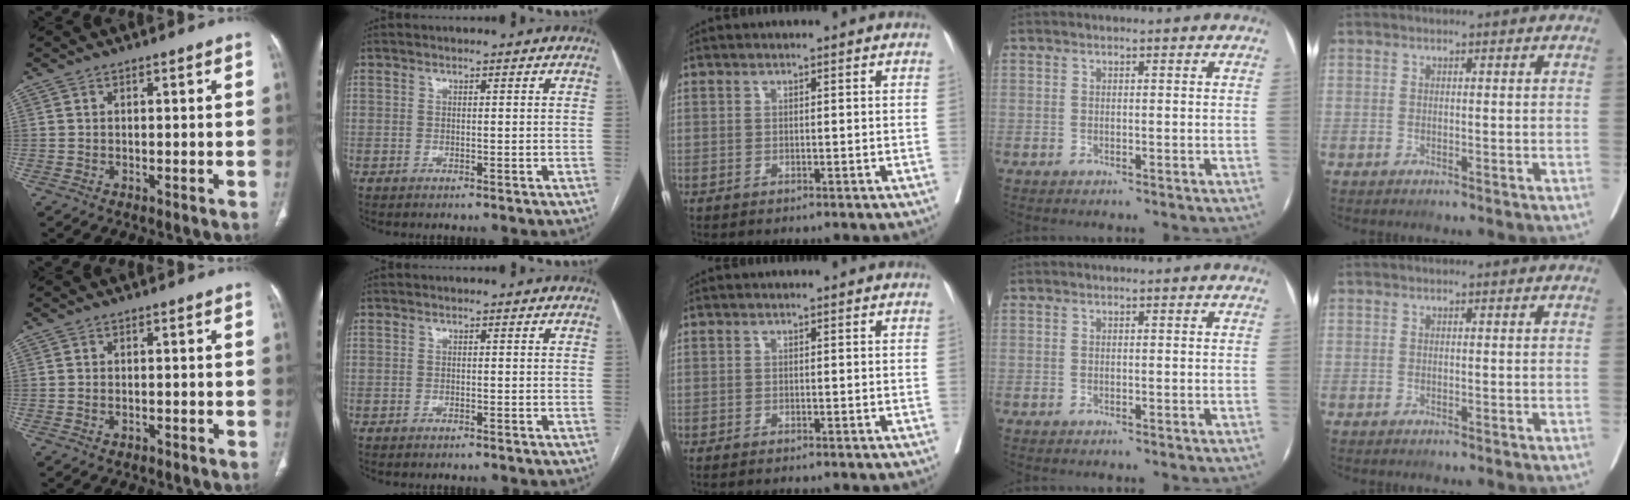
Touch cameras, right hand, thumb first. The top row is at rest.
{"thumb": {"total": 1.0, "force": [-0.5, 0.7, 0.5], "torque": [-0.013, 0.009, -0.004]}, "index": {"total": 0.6, "force": [-0.5, 0.2, 0.2], "torque": [-0.009, -0.001, -0.006]}, "middle": {"total": 1.3, "force": [-1.2, 0.0, 0.6], "torque": [-0.009, -0.001, -0.014]}}